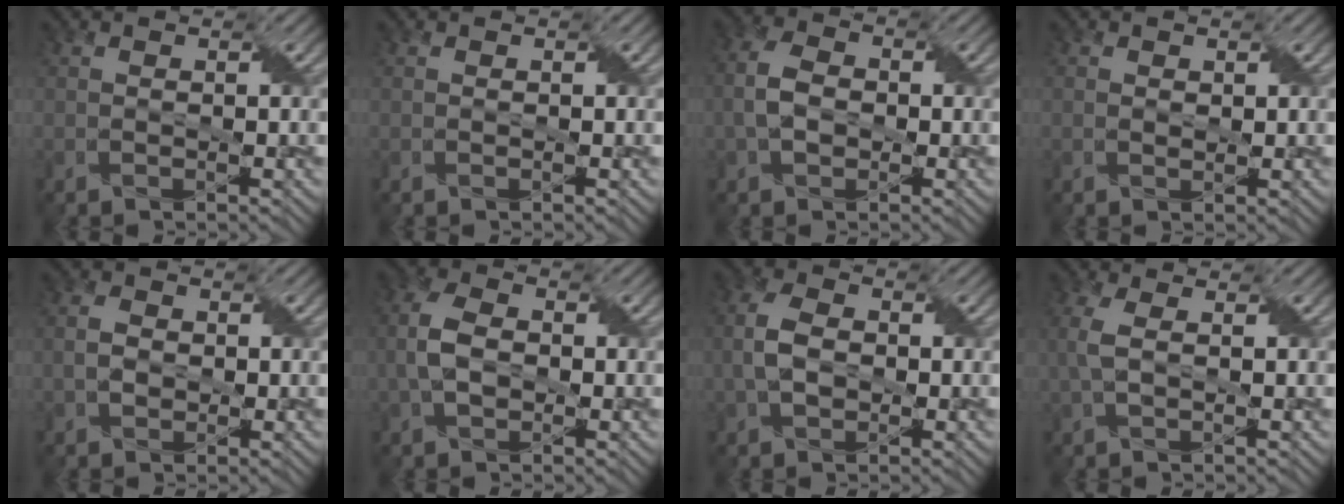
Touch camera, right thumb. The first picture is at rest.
{"total": 0.0}
{"total": 4.7, "force": [-0.6, 3.3, 3.3], "torque": [-0.083, 0.003, -0.016]}
{"total": 1.0, "force": [0.4, 0.8, 0.6], "torque": [-0.014, -0.003, 0.011]}
{"total": 2.7, "force": [-0.3, 2.2, 1.7], "torque": [-0.046, 0.003, -0.009]}
{"total": 5.7, "force": [-0.5, 3.8, 4.2], "torque": [-0.111, 0.005, -0.017]}
{"total": 5.2, "force": [-0.5, 3.6, 3.8], "torque": [-0.098, 0.004, -0.014]}
{"total": 3.0, "force": [0.4, 1.4, 2.7], "torque": [-0.079, 0.008, 0.005]}